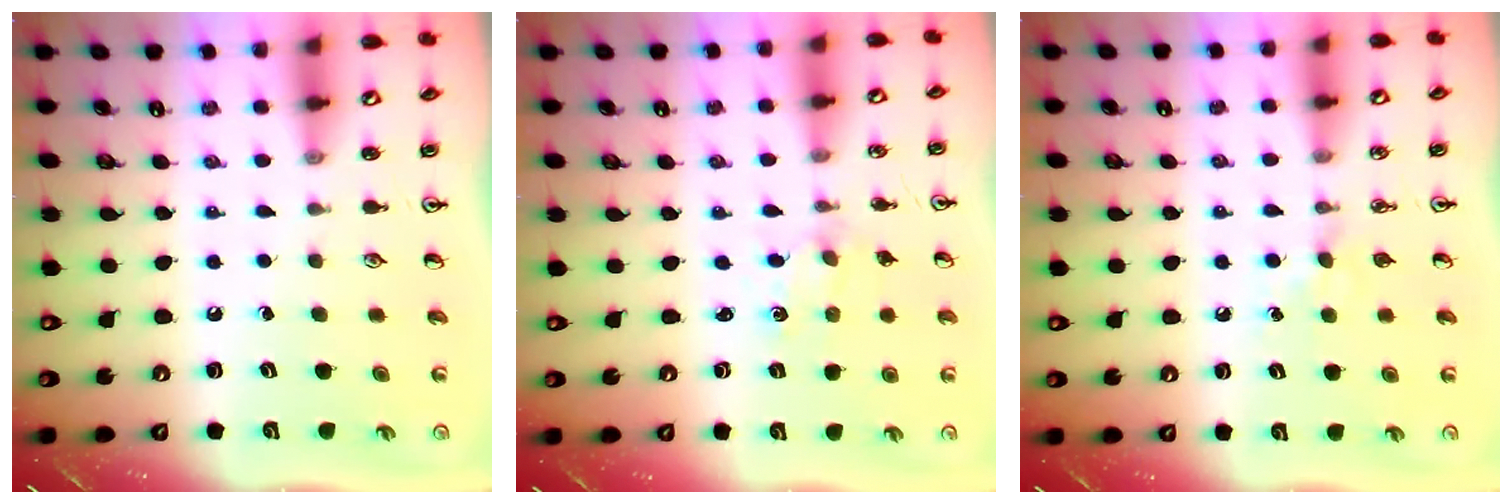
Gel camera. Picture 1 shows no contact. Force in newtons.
{"total": 1.1, "press": 1.1, "slide": 0.4}
{"total": 3.9, "press": 3.9, "slide": 0.5}